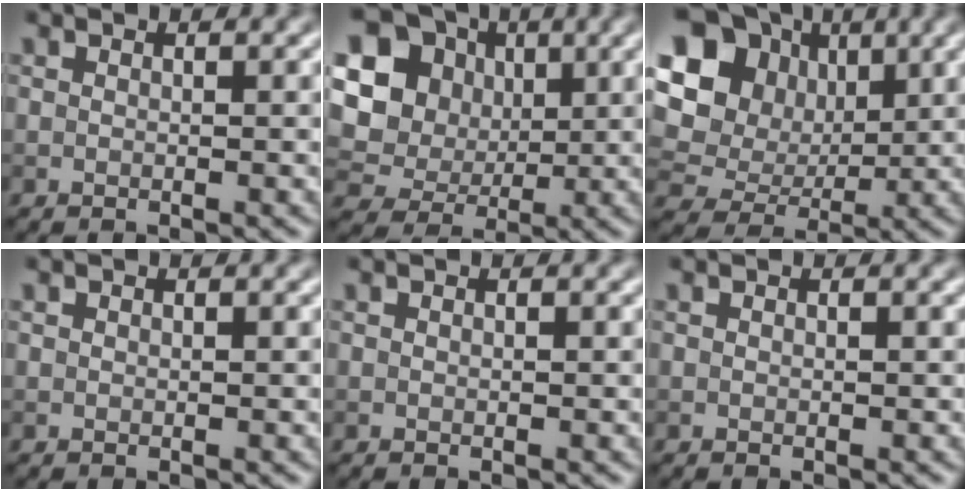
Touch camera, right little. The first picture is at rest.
{"total": 15.7, "force": [3.8, 14.1, 5.7], "torque": [-0.174, 0.022, 0.064]}
{"total": 14.2, "force": [4.2, 11.6, 6.9], "torque": [-0.183, 0.042, 0.071]}
{"total": 0.0}
{"total": 0.0}
{"total": 0.0}